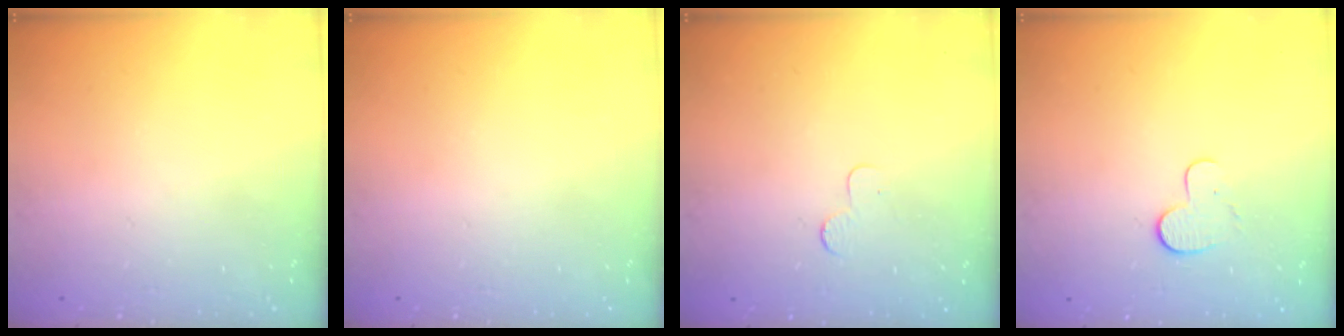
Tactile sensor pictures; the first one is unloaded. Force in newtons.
{"total": 0.0}
{"total": 2.3, "press": 2.3, "slide": 0.2}
{"total": 6.3, "press": 6.3, "slide": 0.5}